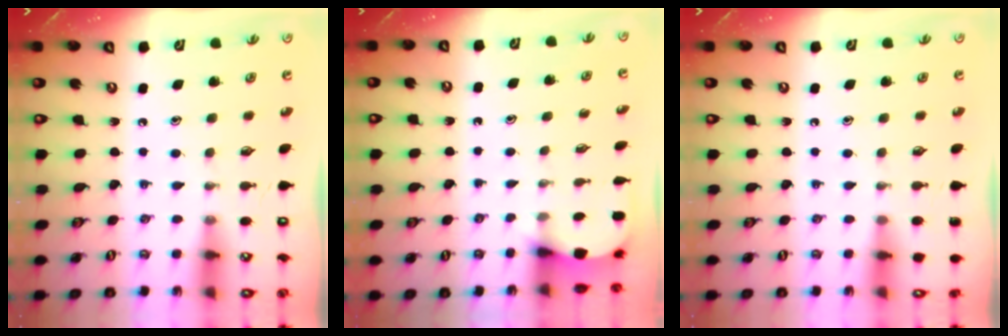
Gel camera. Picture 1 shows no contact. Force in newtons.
{"total": 2.5, "press": 2.5, "slide": 0.2}
{"total": 0.0}